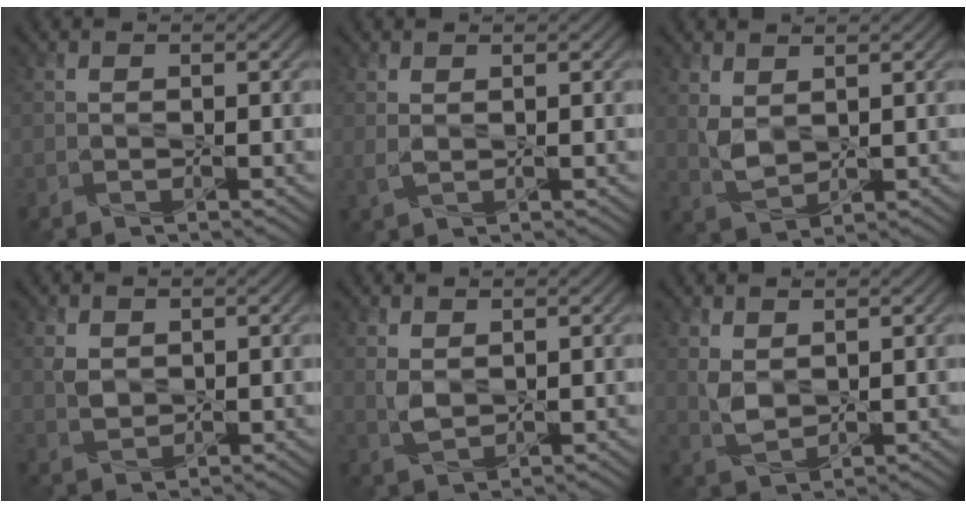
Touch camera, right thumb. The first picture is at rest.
{"total": 1.2, "force": [0.6, 0.5, 0.9], "torque": [-0.029, -0.002, 0.016]}
{"total": 3.2, "force": [1.5, 1.9, 2.1], "torque": [-0.058, -0.004, 0.033]}
{"total": 2.0, "force": [0.7, 1.5, 1.1], "torque": [-0.031, -0.002, 0.018]}
{"total": 2.1, "force": [0.9, 1.2, 1.5], "torque": [-0.042, -0.004, 0.023]}
{"total": 2.8, "force": [1.3, 1.6, 1.9], "torque": [-0.052, -0.004, 0.030]}